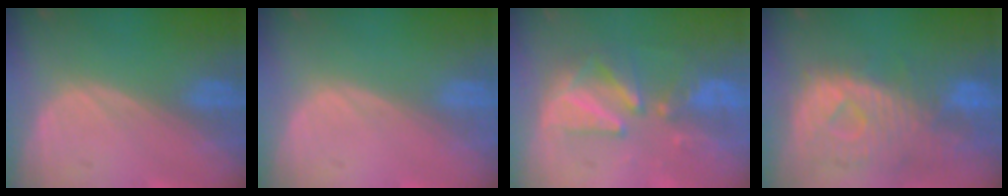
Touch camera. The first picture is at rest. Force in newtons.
{"total": 0.0}
{"total": 8.3, "press": 8.0, "slide": 2.2}
{"total": 10.8, "press": 9.6, "slide": 5.0}